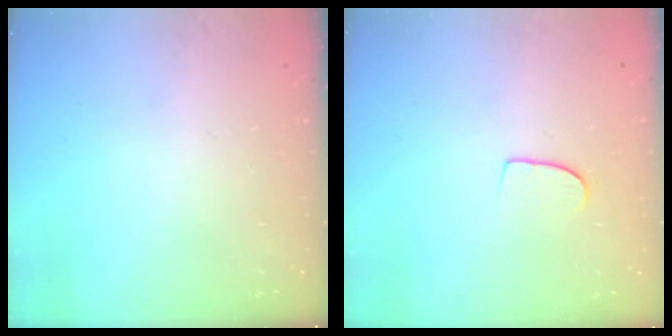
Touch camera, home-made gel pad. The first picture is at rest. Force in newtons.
{"total": 6.5, "press": 6.5, "slide": 0.5}